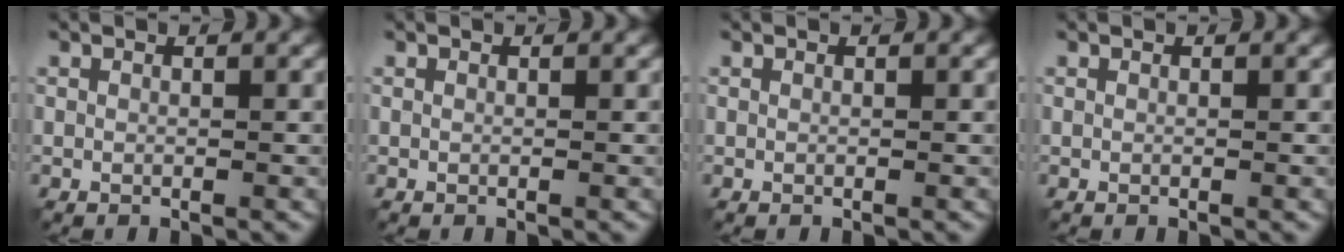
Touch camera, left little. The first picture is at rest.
{"total": 0.0}
{"total": 0.0}
{"total": 0.0}